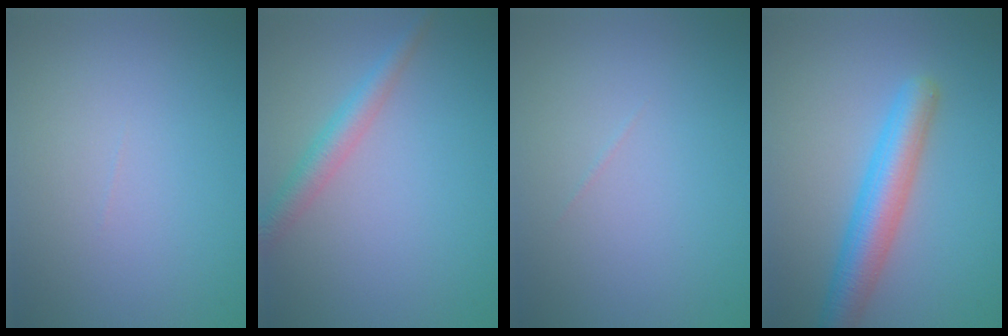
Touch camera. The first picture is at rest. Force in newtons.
{"total": 2.7, "press": 2.7, "slide": 0.2}
{"total": 0.0}
{"total": 4.9, "press": 4.9, "slide": 0.2}